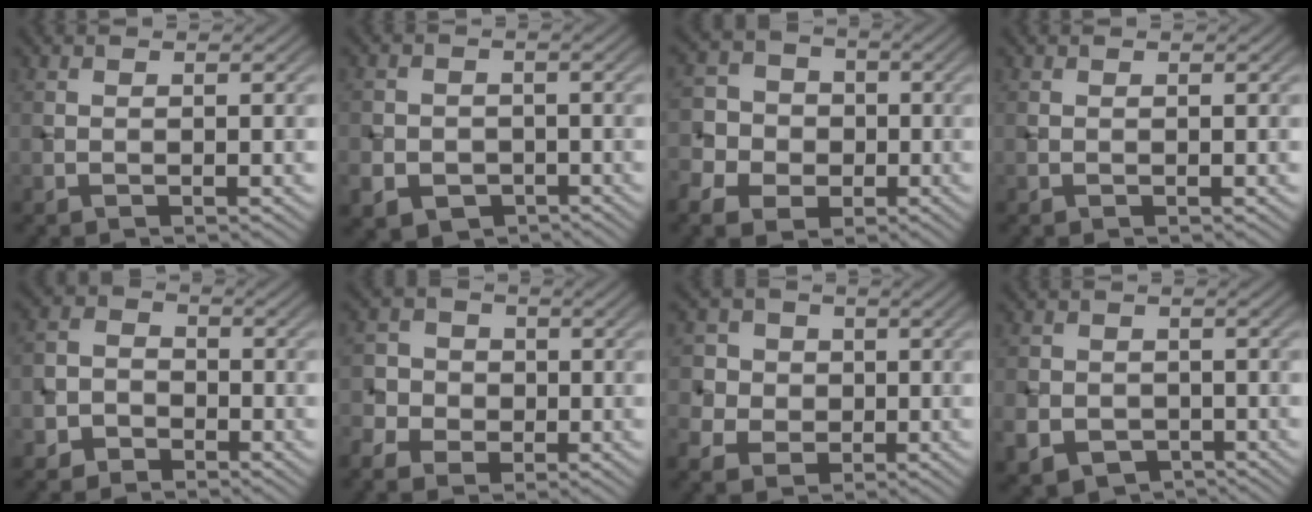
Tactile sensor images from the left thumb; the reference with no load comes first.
{"total": 5.8, "force": [-2.7, 4.9, 1.6], "torque": [-0.036, -0.015, -0.058]}
{"total": 8.1, "force": [-3.0, 7.0, 2.9], "torque": [-0.078, -0.013, -0.080]}
{"total": 0.0}
{"total": 4.2, "force": [-2.9, 2.8, 1.0], "torque": [-0.014, 0.004, -0.069]}
{"total": 6.1, "force": [-2.6, 5.2, 1.9], "torque": [-0.045, -0.008, -0.067]}
{"total": 5.9, "force": [-0.6, 5.6, 1.6], "torque": [-0.053, 0.008, -0.036]}
{"total": 6.0, "force": [-2.8, 4.9, 2.0], "torque": [-0.046, -0.019, -0.056]}